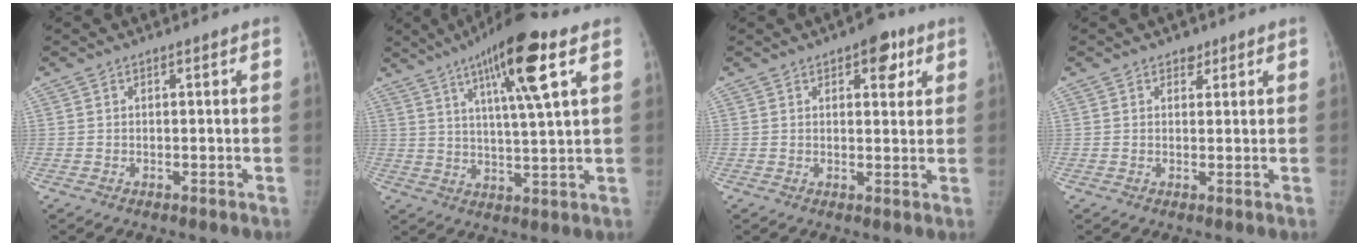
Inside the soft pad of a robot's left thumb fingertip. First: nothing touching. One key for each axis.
{"total": 15.2, "fx": 7.3, "fy": 2.0, "fz": 13.2, "tx": -0.217, "ty": -0.016, "tz": 0.117}
{"total": 5.9, "fx": 3.0, "fy": 3.0, "fz": 4.1, "tx": -0.025, "ty": -0.009, "tz": 0.033}
{"total": 1.7, "fx": 1.2, "fy": 1.2, "fz": 0.4, "tx": 0.008, "ty": -0.006, "tz": 0.014}